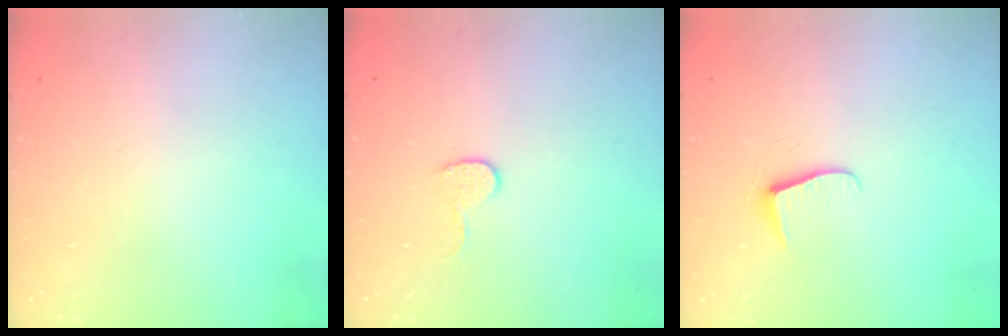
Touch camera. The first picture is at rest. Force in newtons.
{"total": 5.6, "press": 5.6, "slide": 0.5}
{"total": 5.9, "press": 5.9, "slide": 0.6}